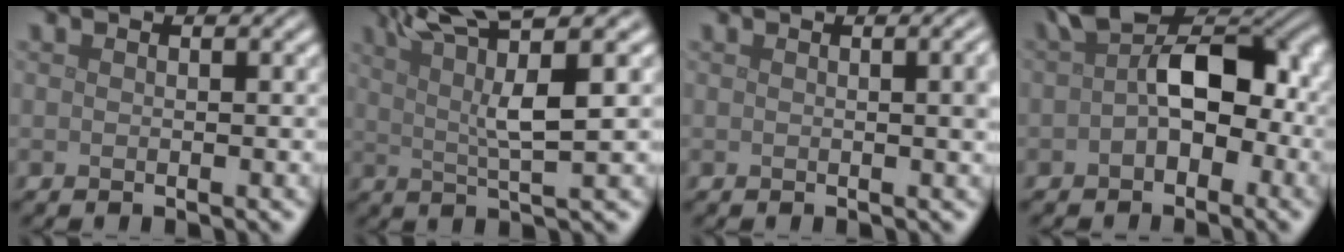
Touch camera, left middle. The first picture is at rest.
{"total": 7.1, "force": [3.2, 1.2, 6.2], "torque": [-0.102, 0.017, 0.060]}
{"total": 3.2, "force": [0.4, 1.0, 3.0], "torque": [-0.024, 0.009, 0.003]}
{"total": 8.0, "force": [0.5, 4.8, 6.4], "torque": [-0.091, 0.015, 0.000]}